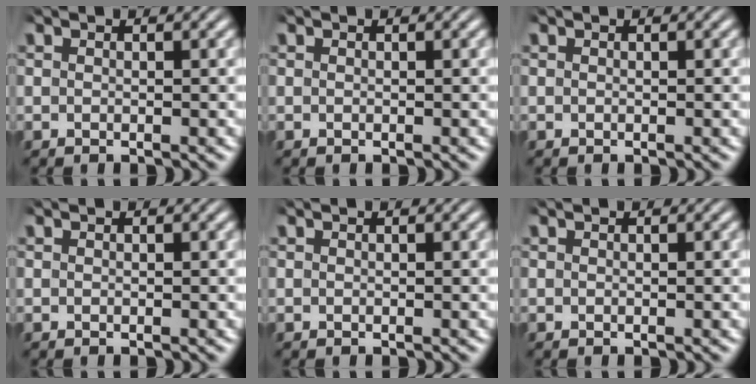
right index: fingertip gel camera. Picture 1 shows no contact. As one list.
[{"total": 0.0}, {"total": 0.0}, {"total": 0.0}, {"total": 0.0}, {"total": 0.0}]